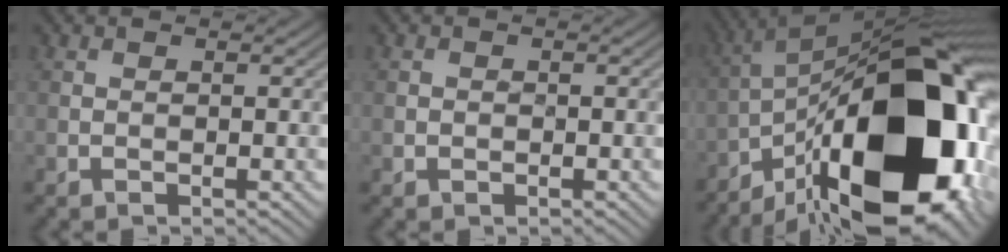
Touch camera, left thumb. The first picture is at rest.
{"total": 0.7, "force": [-0.2, 0.7, 0.2], "torque": [0.000, -0.004, -0.006]}
{"total": 23.0, "force": [-9.5, 10.4, 18.2], "torque": [-0.306, -0.017, -0.144]}